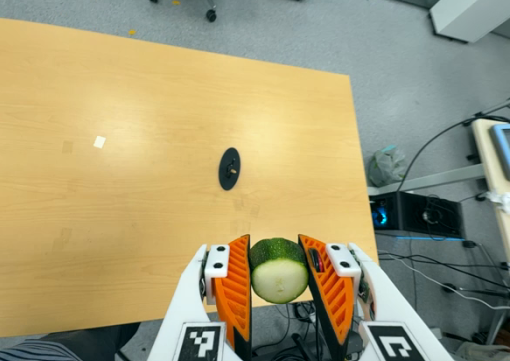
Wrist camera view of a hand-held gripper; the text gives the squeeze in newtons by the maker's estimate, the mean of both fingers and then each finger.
{"total": 10.8, "left": 10.0, "right": 11.5}